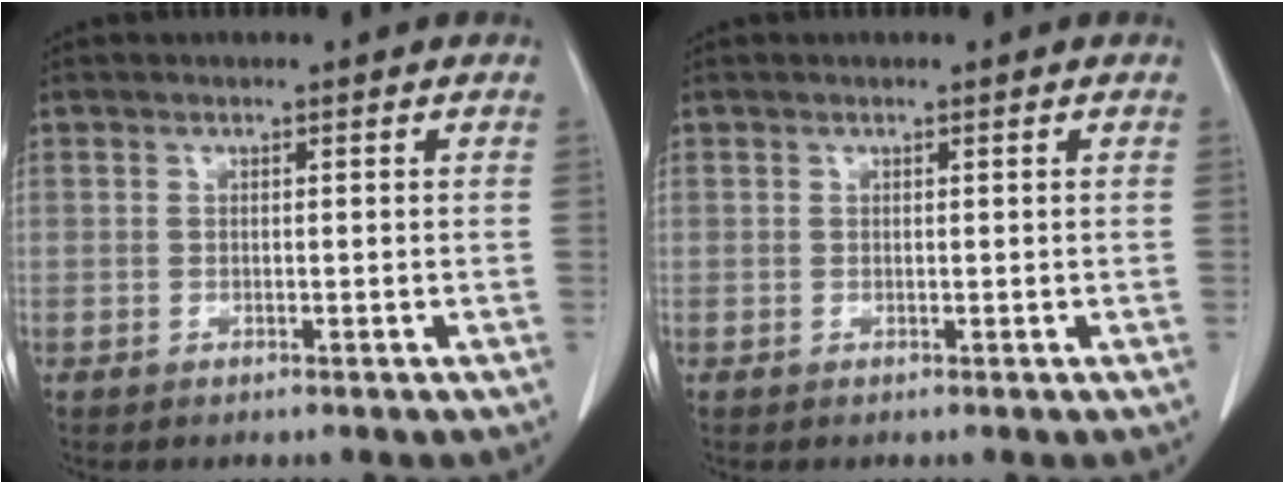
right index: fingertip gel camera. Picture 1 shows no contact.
{"total": 0.0}